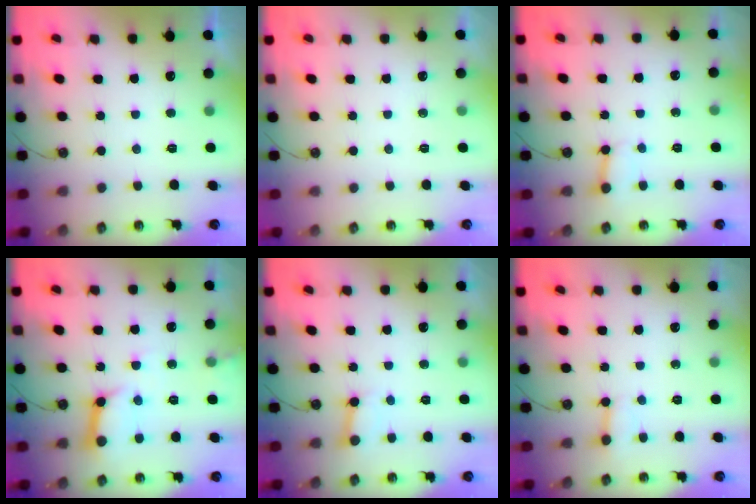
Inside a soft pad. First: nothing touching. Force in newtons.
{"total": 0.0}
{"total": 2.5, "press": 2.5, "slide": 0.2}
{"total": 10.6, "press": 10.5, "slide": 1.4}
{"total": 3.0, "press": 3.0, "slide": 0.3}
{"total": 1.9, "press": 1.9, "slide": 0.1}